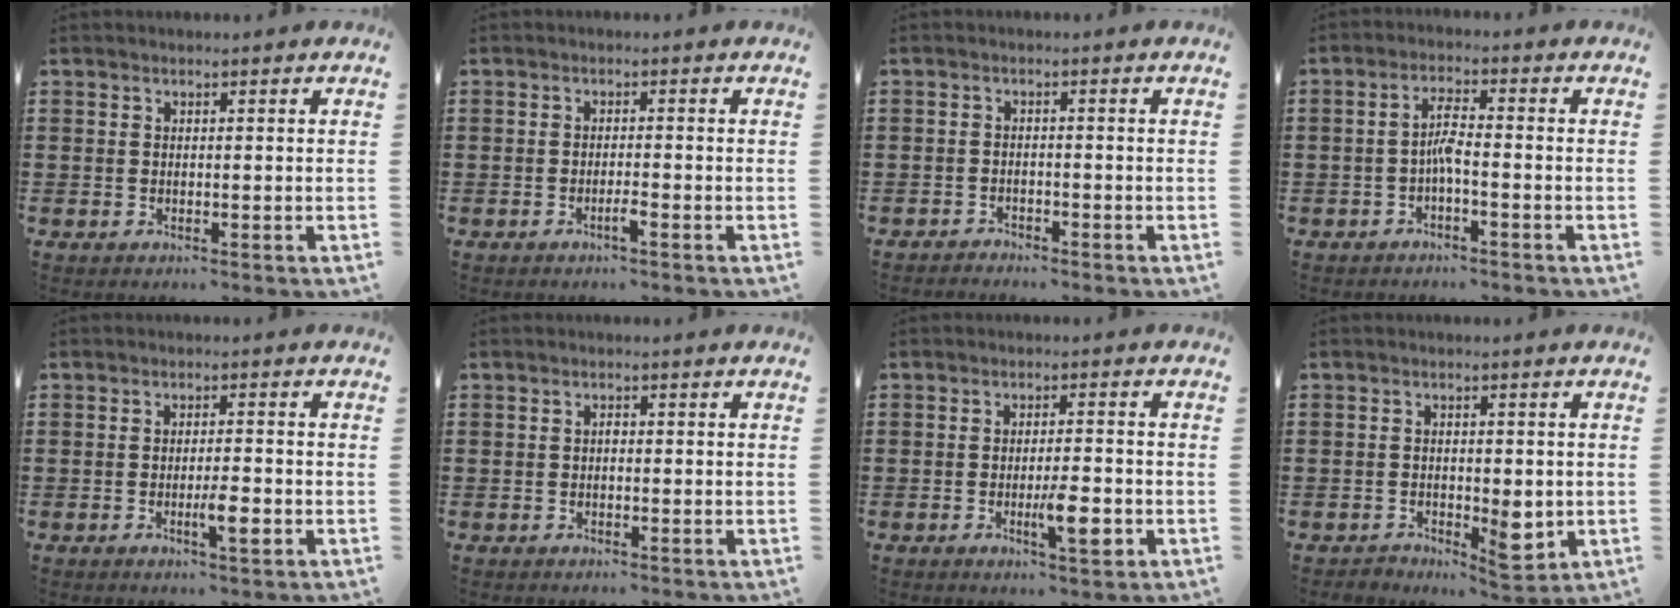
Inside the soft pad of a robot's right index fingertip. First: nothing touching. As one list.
[{"total": 1.7, "force": [-1.0, 0.0, 1.4], "torque": [-0.025, -0.004, -0.018]}, {"total": 1.7, "force": [-1.6, 0.3, -0.3], "torque": [-0.001, 0.003, -0.036]}, {"total": 3.4, "force": [-1.3, 0.4, 3.1], "torque": [-0.066, 0.002, -0.028]}, {"total": 3.8, "force": [-1.6, 0.7, 3.4], "torque": [-0.053, 0.001, -0.026]}, {"total": 0.7, "force": [-0.2, 0.3, 0.6], "torque": [-0.015, -0.005, -0.003]}, {"total": 5.9, "force": [-2.1, 1.3, 5.3], "torque": [-0.096, -0.006, -0.036]}, {"total": 4.2, "force": [-1.5, 2.5, 3.1], "torque": [-0.043, 0.005, -0.026]}]